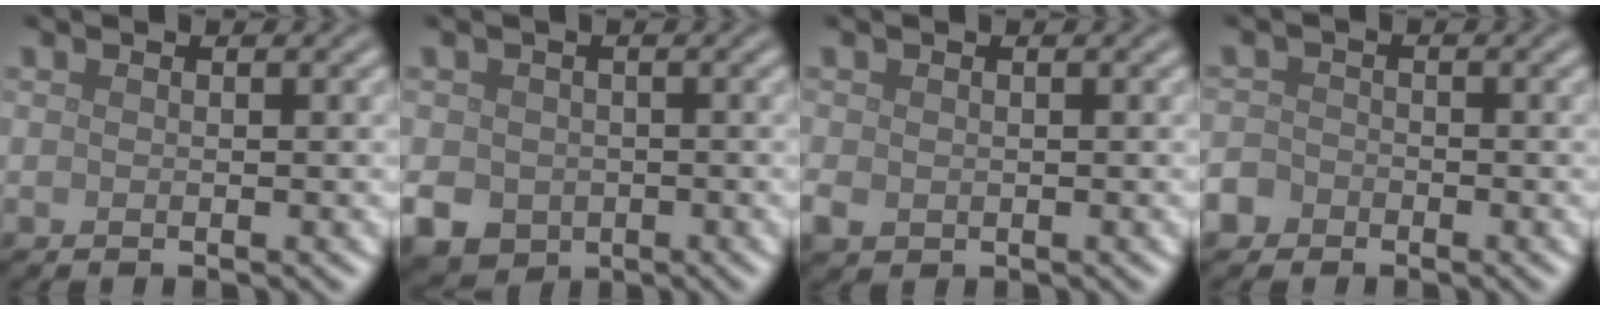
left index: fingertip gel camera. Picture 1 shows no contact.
{"total": 4.6, "force": [-1.5, 3.9, 2.0], "torque": [-0.047, -0.019, -0.026]}
{"total": 1.6, "force": [-0.2, 1.4, 0.8], "torque": [-0.018, -0.005, -0.004]}
{"total": 2.4, "force": [-1.5, 1.8, 0.4], "torque": [0.007, 0.000, -0.034]}